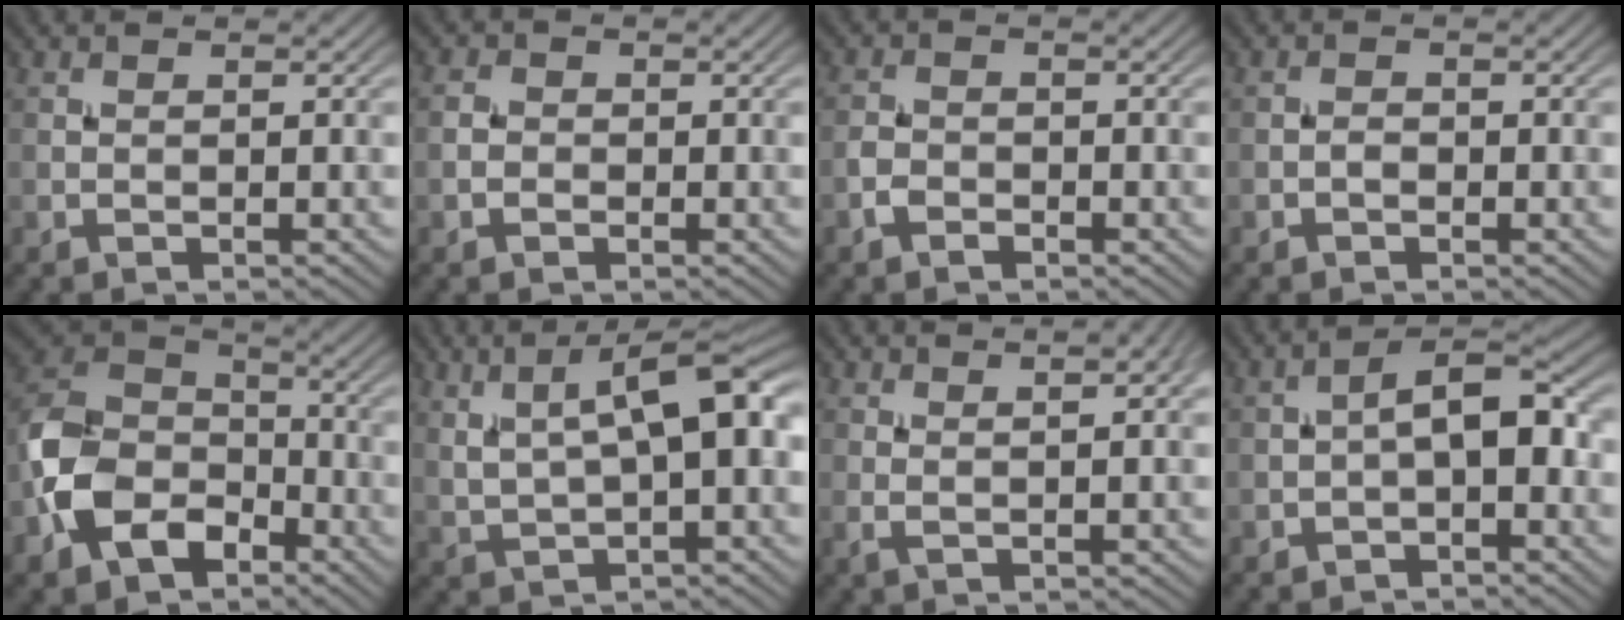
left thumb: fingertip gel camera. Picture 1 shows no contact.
{"total": 1.5, "force": [-0.5, 1.3, 0.6], "torque": [-0.009, 0.001, -0.016]}
{"total": 2.0, "force": [-1.3, 1.1, 0.9], "torque": [-0.018, 0.003, -0.030]}
{"total": 0.9, "force": [-0.5, 0.5, 0.5], "torque": [-0.008, 0.003, -0.012]}
{"total": 11.9, "force": [-5.1, 8.0, 7.3], "torque": [-0.179, -0.008, -0.117]}
{"total": 9.6, "force": [2.4, 3.2, 8.7], "torque": [-0.160, 0.011, 0.046]}
{"total": 4.2, "force": [1.9, 0.8, 3.6], "torque": [-0.056, 0.010, 0.030]}
{"total": 4.9, "force": [-1.0, 2.0, 4.4], "torque": [-0.062, 0.018, -0.025]}